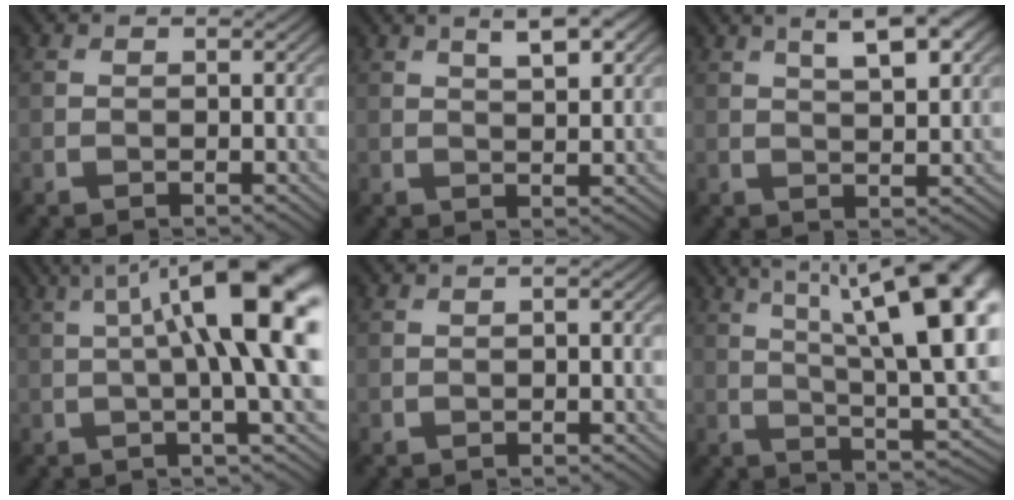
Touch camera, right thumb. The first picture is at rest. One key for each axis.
{"total": 5.1, "fx": 2.6, "fy": 1.5, "fz": 4.1, "tx": -0.066, "ty": 0.000, "tz": 0.043}
{"total": 7.5, "fx": 3.7, "fy": 2.3, "fz": 6.1, "tx": -0.093, "ty": 0.009, "tz": 0.059}
{"total": 15.2, "fx": 2.4, "fy": 3.7, "fz": 14.5, "tx": -0.198, "ty": 0.022, "tz": 0.043}
{"total": 1.1, "fx": 0.0, "fy": 0.2, "fz": 1.1, "tx": -0.018, "ty": 0.003, "tz": 0.000}
{"total": 19.0, "fx": 6.5, "fy": 6.2, "fz": 16.8, "tx": -0.235, "ty": 0.047, "tz": 0.100}